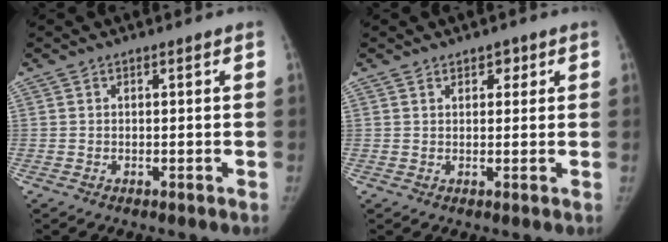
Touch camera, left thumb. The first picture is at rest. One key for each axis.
{"total": 2.3, "fx": 1.3, "fy": 1.5, "fz": 1.1, "tx": 0.002, "ty": -0.004, "tz": 0.017}